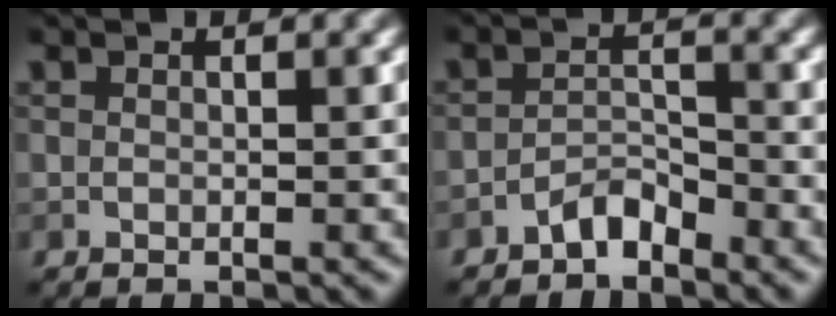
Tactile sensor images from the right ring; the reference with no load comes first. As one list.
[{"total": 2.2, "force": [-1.9, 0.7, 0.8], "torque": [-0.013, 0.011, -0.038]}]